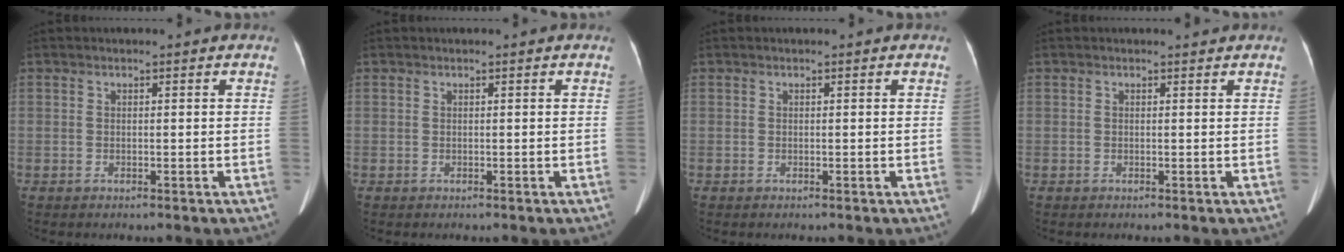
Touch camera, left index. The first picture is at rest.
{"total": 0.0}
{"total": 0.0}
{"total": 0.6, "force": [0.6, -0.1, 0.0], "torque": [-0.007, -0.003, 0.009]}